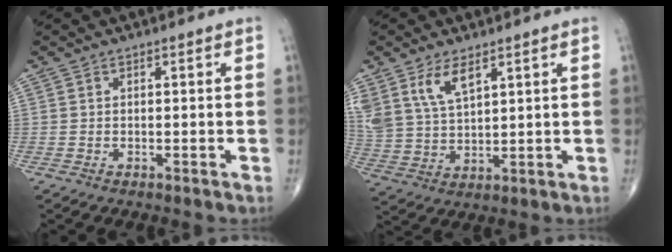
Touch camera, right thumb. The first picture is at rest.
{"total": 8.9, "force": [5.2, 4.2, 5.9], "torque": [-0.114, -0.018, 0.113]}